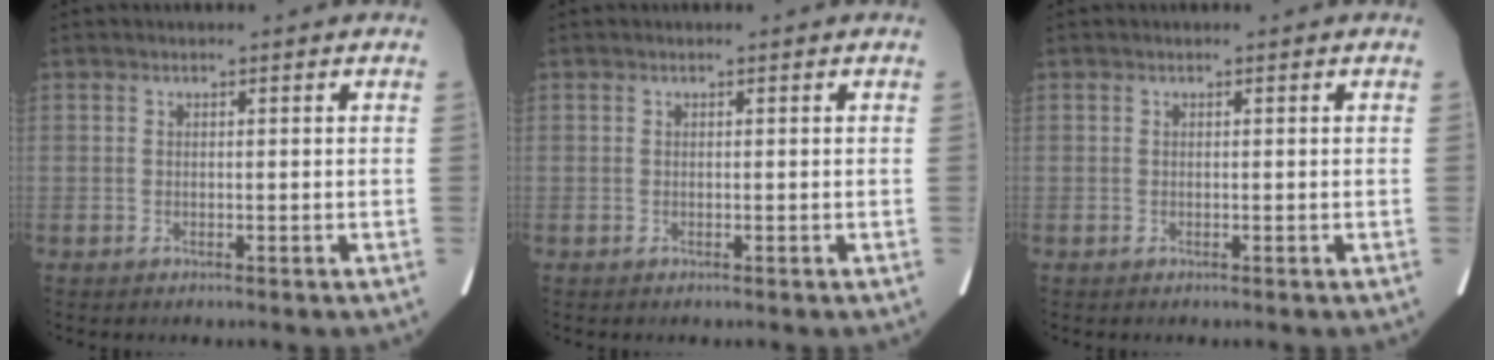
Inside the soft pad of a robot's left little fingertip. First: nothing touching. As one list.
[{"total": 0.0}, {"total": 0.0}]